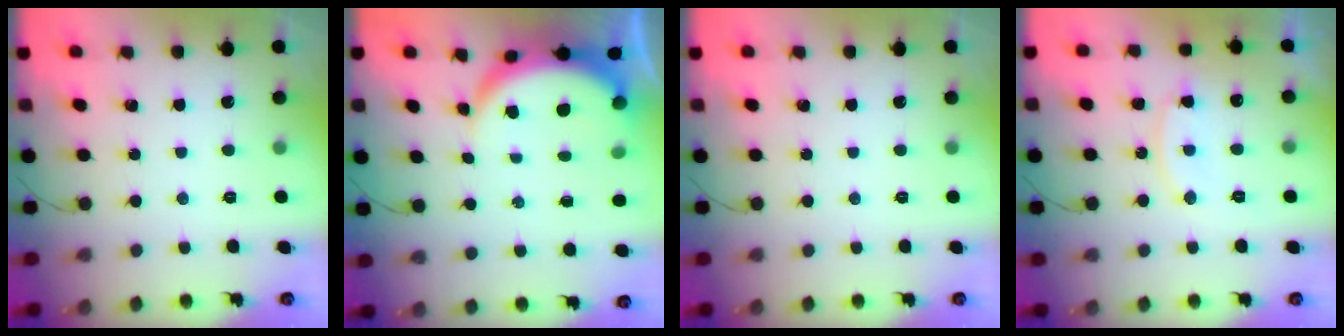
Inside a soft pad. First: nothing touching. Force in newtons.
{"total": 5.8, "press": 5.8, "slide": 0.8}
{"total": 0.0}
{"total": 11.1, "press": 11.1, "slide": 0.7}